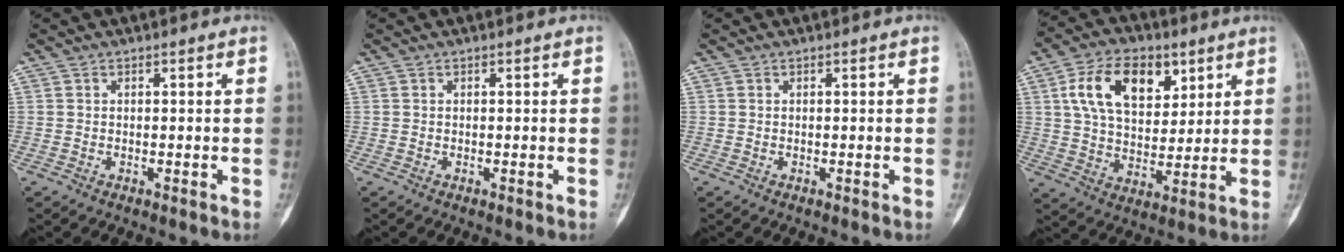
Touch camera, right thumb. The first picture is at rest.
{"total": 0.0}
{"total": 0.0}
{"total": 15.2, "force": [6.1, 9.3, 10.4], "torque": [-0.148, -0.015, 0.112]}